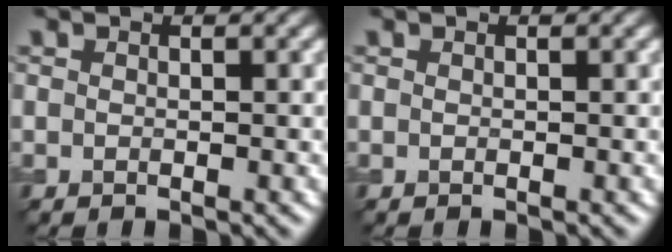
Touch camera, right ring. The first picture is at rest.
{"total": 0.0}